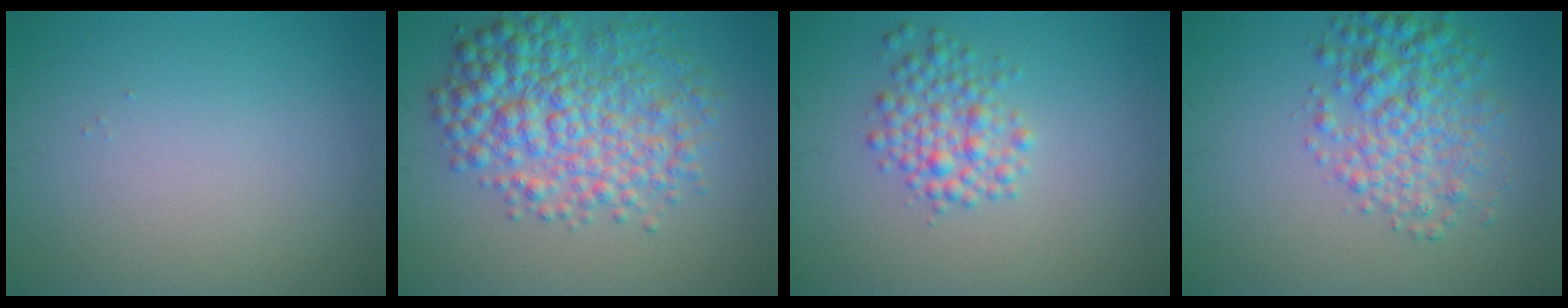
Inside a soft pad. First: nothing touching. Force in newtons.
{"total": 7.2, "press": 7.2, "slide": 0.0}
{"total": 3.1, "press": 3.1, "slide": 0.1}
{"total": 4.9, "press": 4.9, "slide": 0.1}